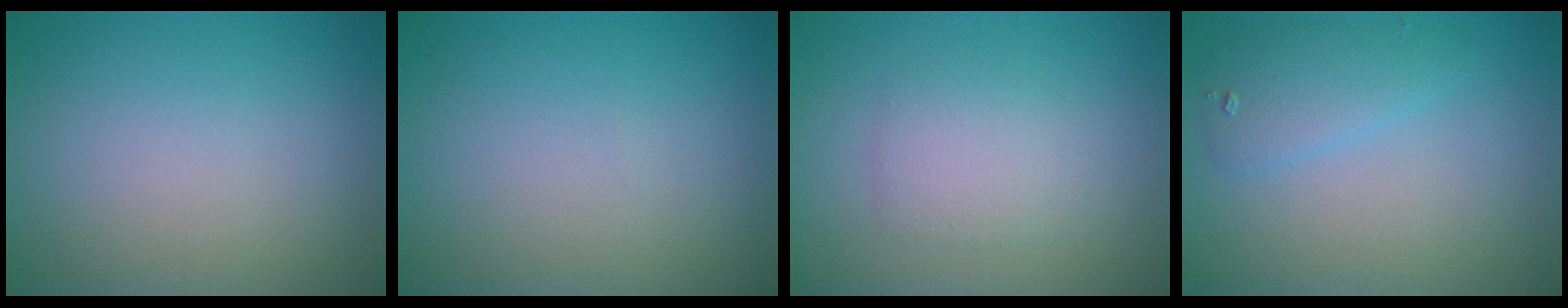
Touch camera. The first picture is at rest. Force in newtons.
{"total": 0.0}
{"total": 2.3, "press": 2.3, "slide": 0.1}
{"total": 2.4, "press": 2.4, "slide": 0.1}